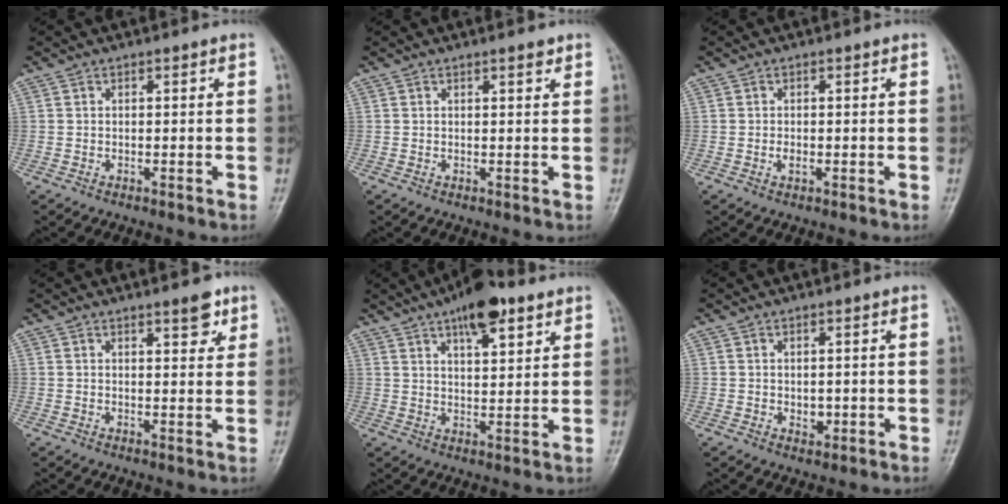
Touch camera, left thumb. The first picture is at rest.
{"total": 1.3, "force": [1.0, 0.3, 0.8], "torque": [-0.010, -0.006, 0.014]}
{"total": 1.2, "force": [-0.2, 0.7, 0.9], "torque": [-0.015, -0.002, -0.002]}
{"total": 4.1, "force": [2.7, 1.4, 2.7], "torque": [-0.022, -0.015, 0.035]}
{"total": 10.9, "force": [6.7, 4.0, 7.7], "torque": [-0.099, -0.027, 0.102]}
{"total": 2.1, "force": [0.2, 1.5, 1.5], "torque": [-0.015, -0.005, 0.008]}